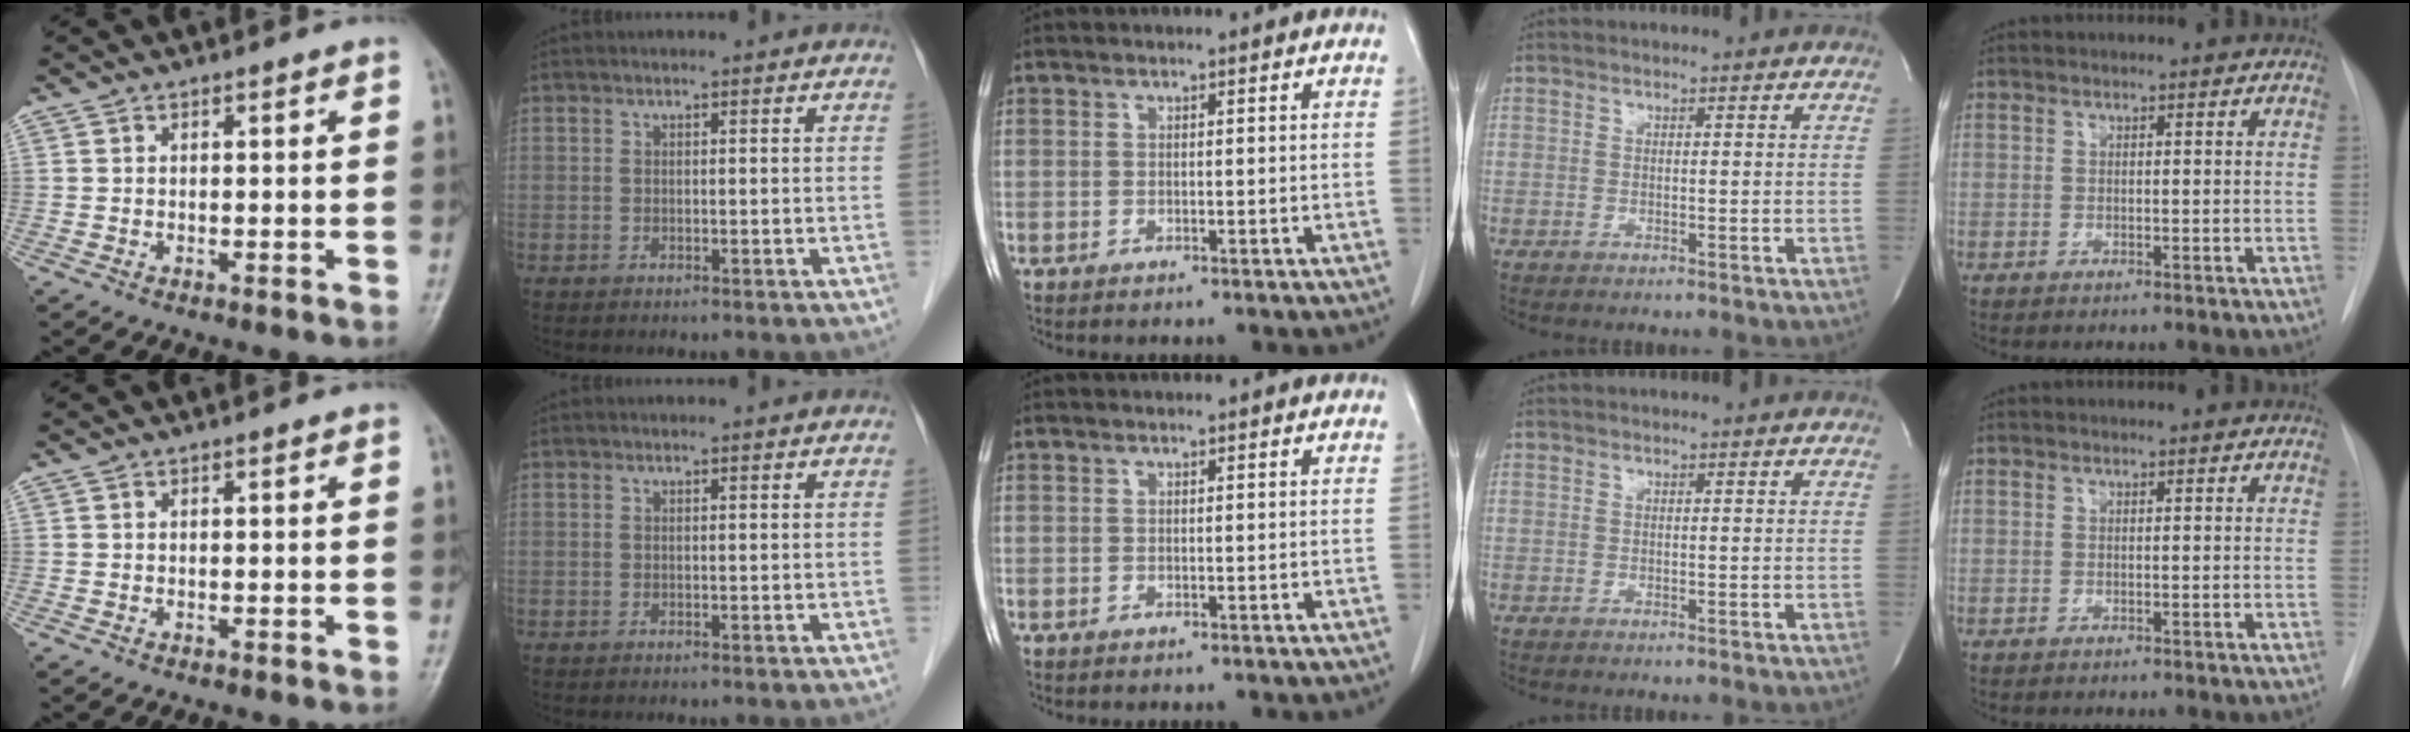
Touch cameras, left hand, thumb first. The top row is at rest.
{}